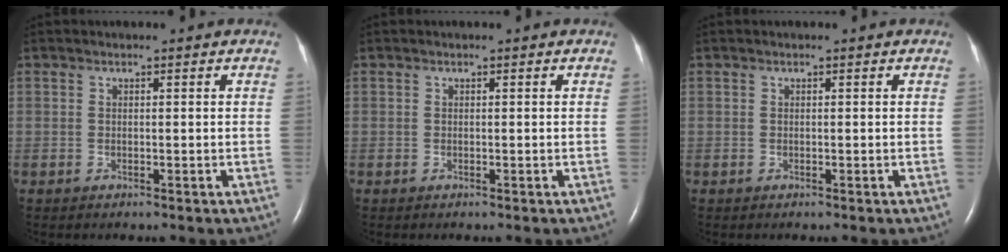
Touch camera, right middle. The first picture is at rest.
{"total": 0.0}
{"total": 0.0}